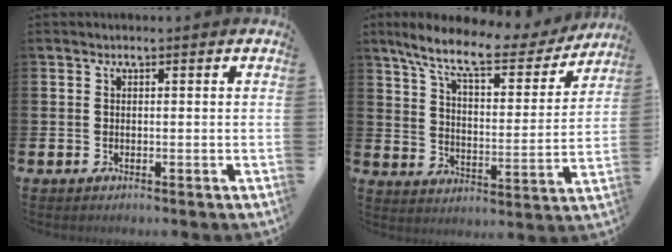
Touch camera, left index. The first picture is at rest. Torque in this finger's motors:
{"motor_torque": [1.11, -1.03, 0.51, 0.21]}